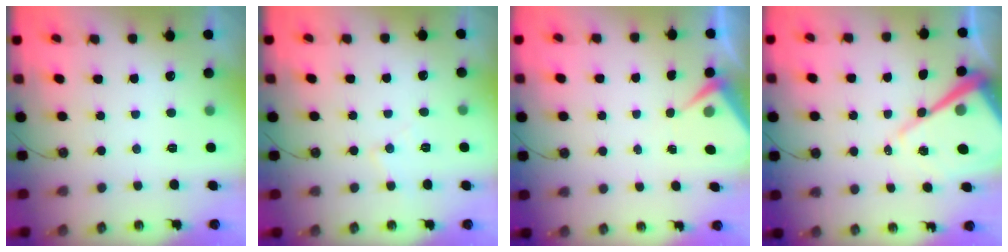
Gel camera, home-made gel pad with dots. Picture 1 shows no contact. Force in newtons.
{"total": 5.6, "press": 5.6, "slide": 0.4}
{"total": 4.1, "press": 4.0, "slide": 0.5}
{"total": 15.8, "press": 15.7, "slide": 1.4}